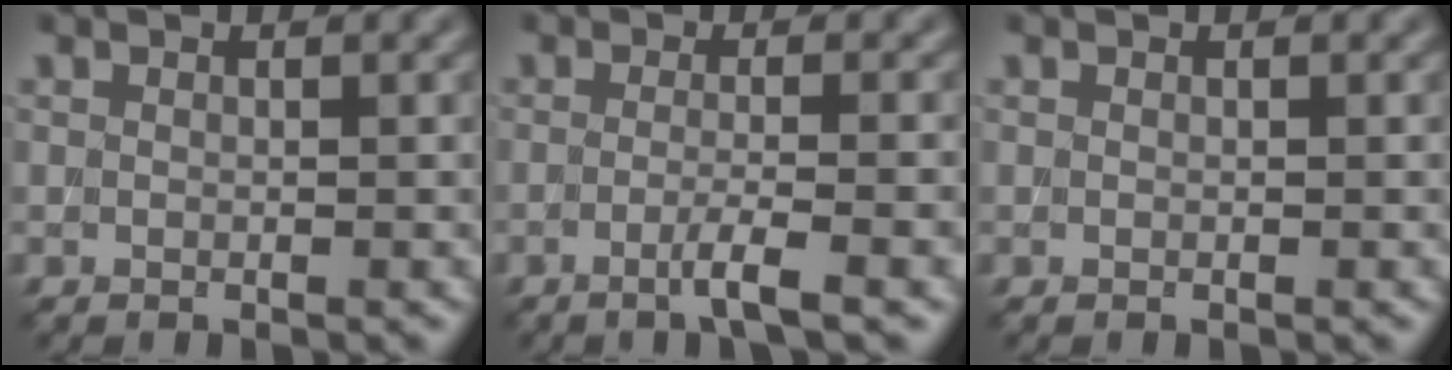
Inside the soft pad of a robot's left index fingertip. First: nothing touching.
{"total": 3.2, "force": [-1.3, 0.5, 2.9], "torque": [-0.045, 0.002, -0.033]}
{"total": 0.0}